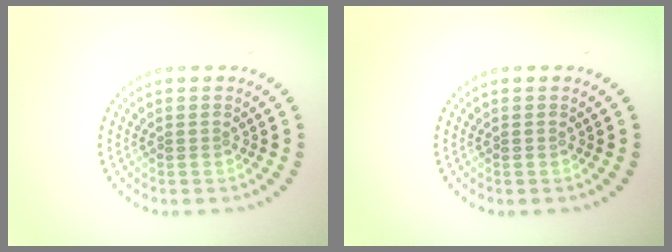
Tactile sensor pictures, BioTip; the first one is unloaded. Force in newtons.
{"total": 0.0}